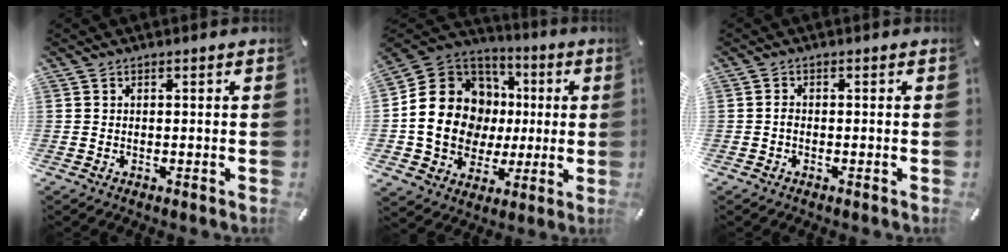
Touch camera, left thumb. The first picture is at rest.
{"total": 19.1, "force": [-0.4, 16.7, 9.2], "torque": [-0.177, -0.003, 0.011]}
{"total": 1.3, "force": [-0.5, 0.7, 0.9], "torque": [-0.020, 0.002, -0.011]}